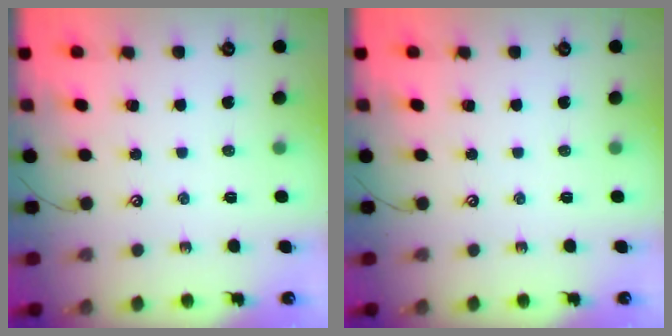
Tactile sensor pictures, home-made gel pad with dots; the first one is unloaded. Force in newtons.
{"total": 0.0}